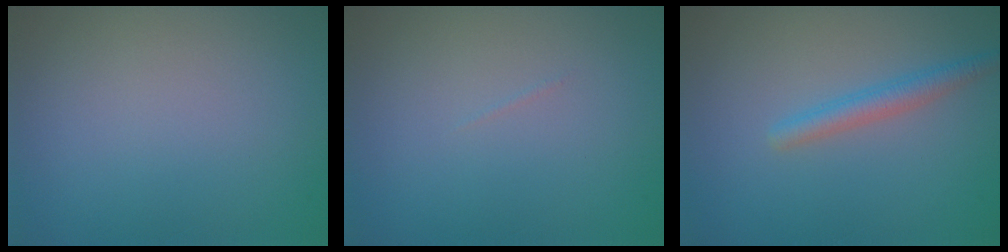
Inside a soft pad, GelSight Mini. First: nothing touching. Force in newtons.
{"total": 0.0}
{"total": 2.0, "press": 2.0, "slide": 0.1}